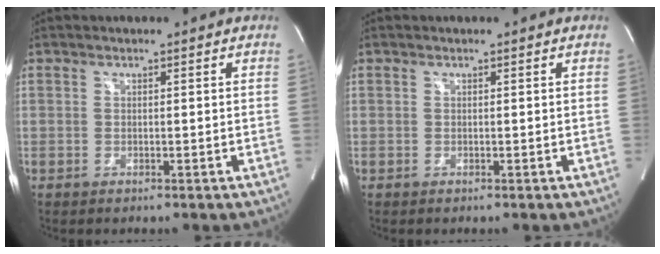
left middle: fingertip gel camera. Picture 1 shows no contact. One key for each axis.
{"total": 0.0}